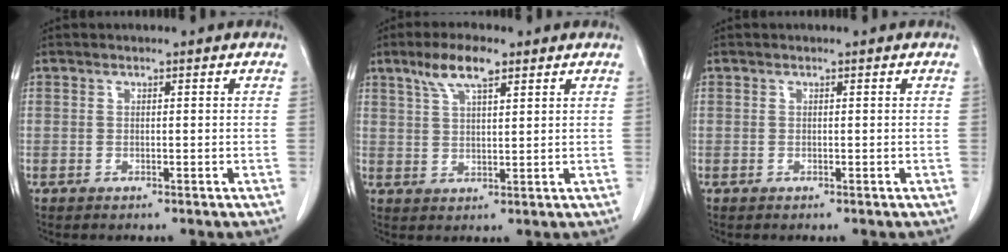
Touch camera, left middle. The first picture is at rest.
{"total": 6.3, "force": [4.0, 1.5, 4.6], "torque": [-0.095, 0.011, 0.076]}
{"total": 0.0}